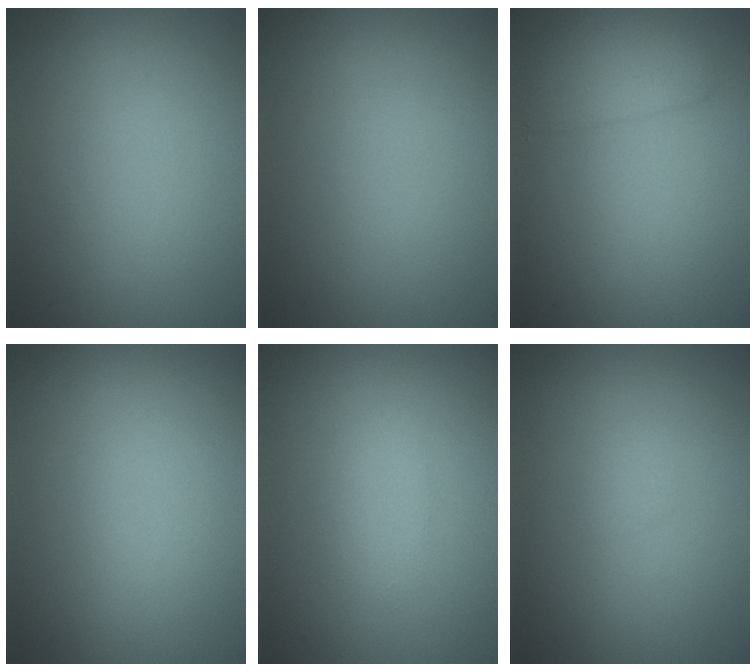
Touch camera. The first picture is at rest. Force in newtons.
{"total": 0.0}
{"total": 2.3, "press": 2.3, "slide": 0.1}
{"total": 0.0}
{"total": 1.5, "press": 1.5, "slide": 0.1}
{"total": 0.5, "press": 0.5, "slide": 0.0}